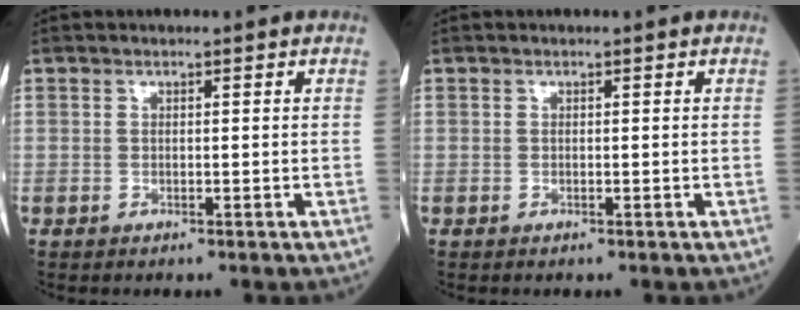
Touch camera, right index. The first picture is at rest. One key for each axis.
{"total": 0.0}